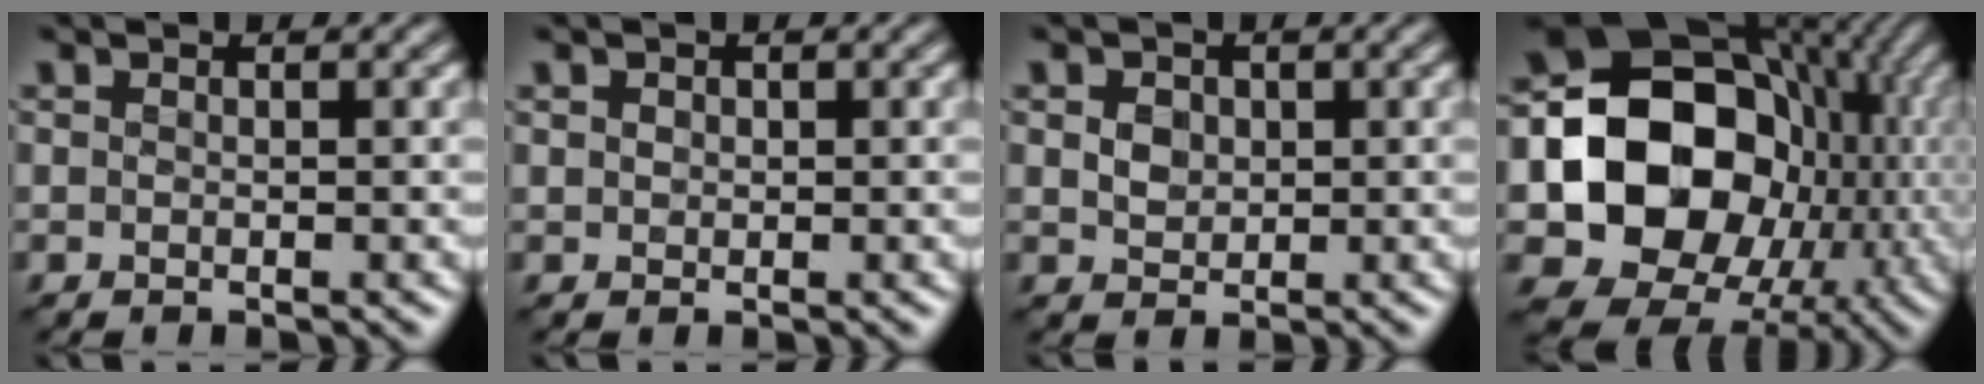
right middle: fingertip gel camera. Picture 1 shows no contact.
{"total": 0.8, "force": [0.4, 0.7, 0.3], "torque": [-0.003, 0.004, 0.004]}
{"total": 1.6, "force": [0.3, 1.3, 0.8], "torque": [-0.021, 0.000, 0.006]}
{"total": 16.2, "force": [-1.4, 13.2, 9.2], "torque": [-0.151, -0.014, -0.029]}